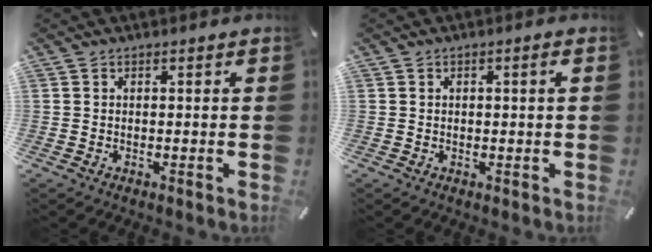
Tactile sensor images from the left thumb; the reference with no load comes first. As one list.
[{"total": 1.2, "force": [0.3, 0.3, 1.2], "torque": [-0.020, 0.003, 0.002]}]